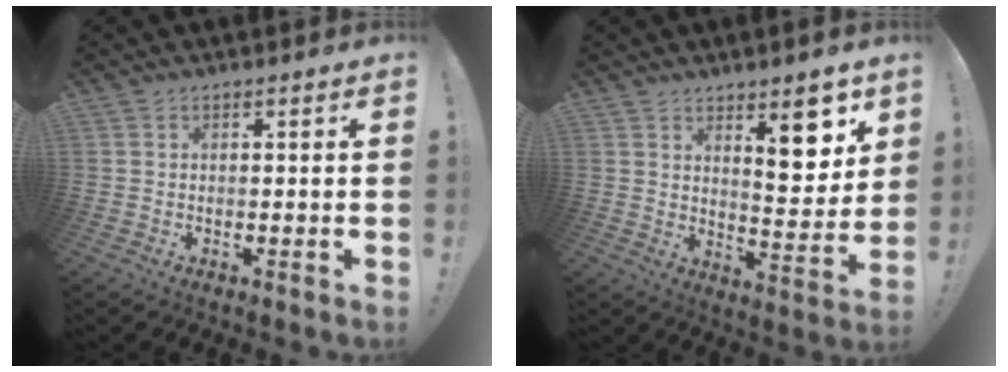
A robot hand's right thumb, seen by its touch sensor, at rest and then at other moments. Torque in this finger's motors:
{"motor_torque": [-0.33, 0.94, 0.18, 0.21, 0.26]}